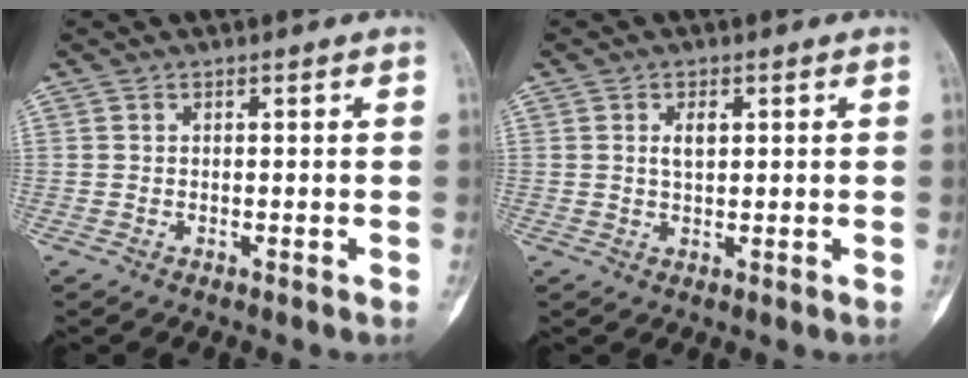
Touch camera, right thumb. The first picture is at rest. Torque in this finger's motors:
{"motor_torque": [0.61, 0.50, 0.22, 0.14, -0.01]}